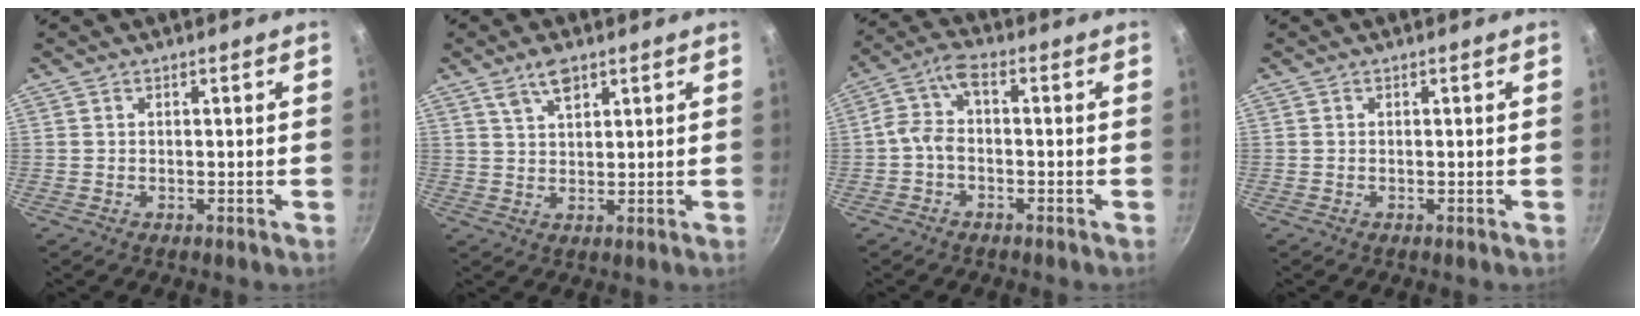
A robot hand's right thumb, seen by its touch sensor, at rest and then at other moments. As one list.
[{"total": 4.6, "force": [2.9, 1.9, 3.0], "torque": [-0.048, -0.012, 0.053]}, {"total": 5.3, "force": [-1.5, 2.8, 4.2], "torque": [-0.101, 0.029, -0.036]}, {"total": 0.0}]